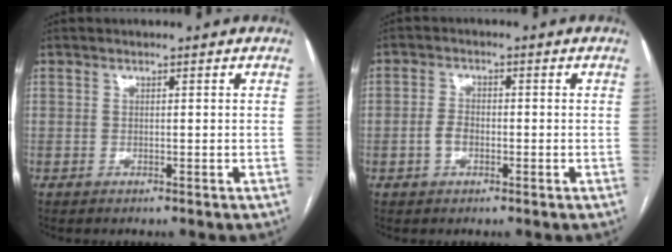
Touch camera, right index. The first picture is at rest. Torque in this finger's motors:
{"motor_torque": [0.27, -0.24, 0.18, 0.05]}